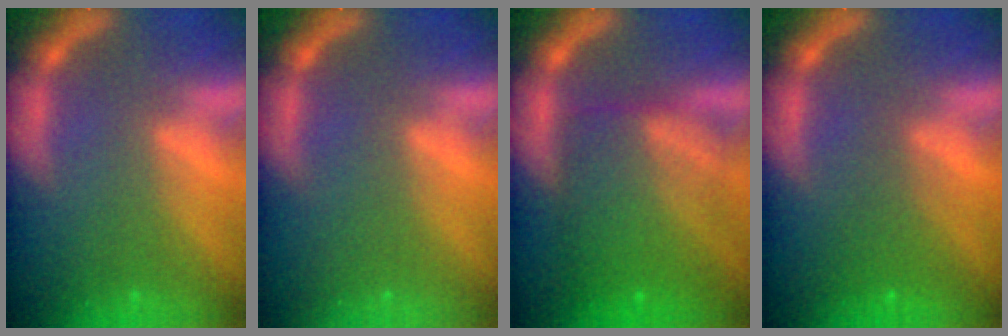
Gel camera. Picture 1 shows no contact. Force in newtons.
{"total": 0.0}
{"total": 9.5}
{"total": 2.5}